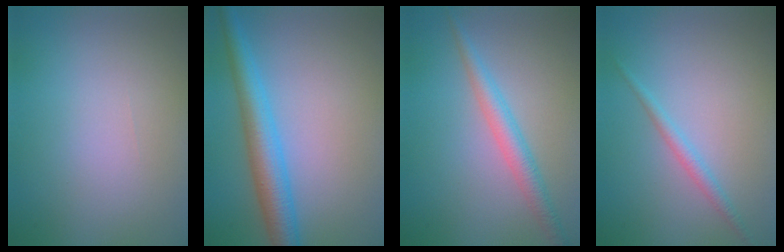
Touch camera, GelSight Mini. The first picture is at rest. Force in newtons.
{"total": 4.9, "press": 4.9, "slide": 0.2}
{"total": 2.6, "press": 2.6, "slide": 0.0}
{"total": 1.4, "press": 1.4, "slide": 0.1}